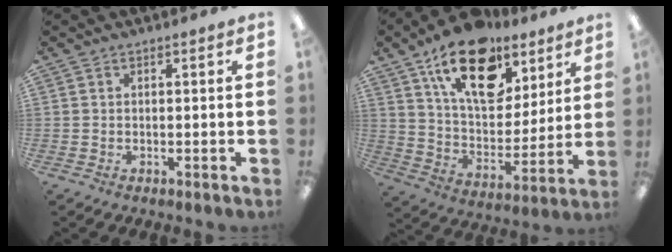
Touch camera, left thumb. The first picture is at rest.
{"total": 21.6, "force": [12.9, 11.9, 12.5], "torque": [-0.192, -0.066, 0.225]}